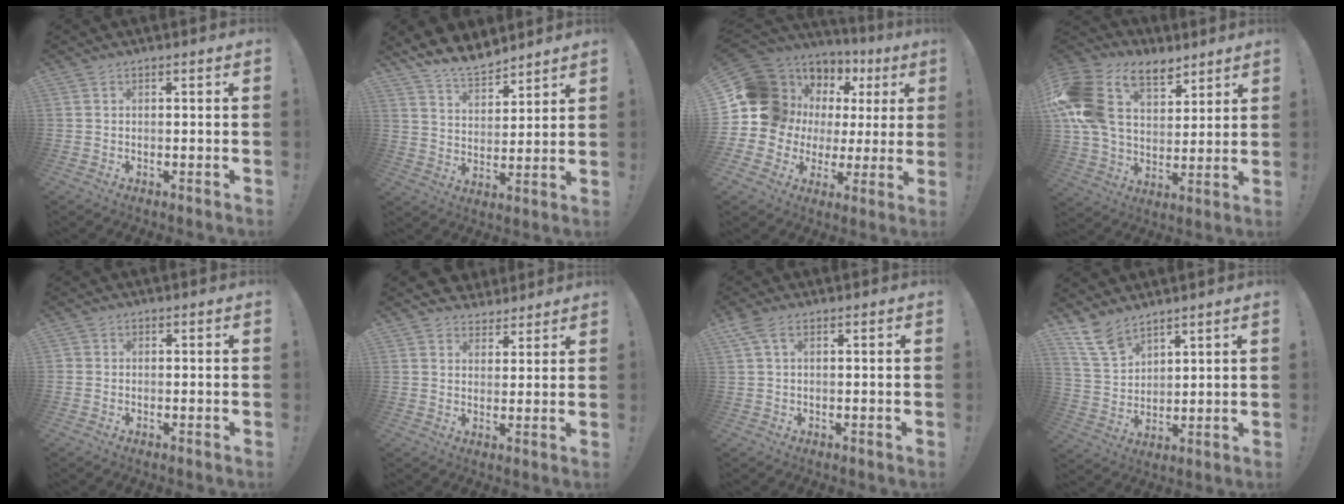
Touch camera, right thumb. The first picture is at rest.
{"total": 9.8, "force": [8.7, 3.6, 2.8], "torque": [-0.060, -0.064, 0.167]}
{"total": 13.9, "force": [5.2, 11.6, 5.8], "torque": [-0.071, -0.052, 0.125]}
{"total": 20.5, "force": [10.1, 13.9, 11.2], "torque": [-0.206, -0.045, 0.199]}
{"total": 1.0, "force": [-0.2, 0.9, 0.3], "torque": [-0.009, 0.005, -0.003]}
{"total": 4.7, "force": [3.5, 3.1, 0.2], "torque": [-0.002, -0.027, 0.068]}
{"total": 3.6, "force": [1.5, 1.6, 2.9], "torque": [-0.060, 0.002, 0.030]}
{"total": 10.3, "force": [8.1, 5.0, 3.8], "torque": [-0.080, -0.050, 0.162]}